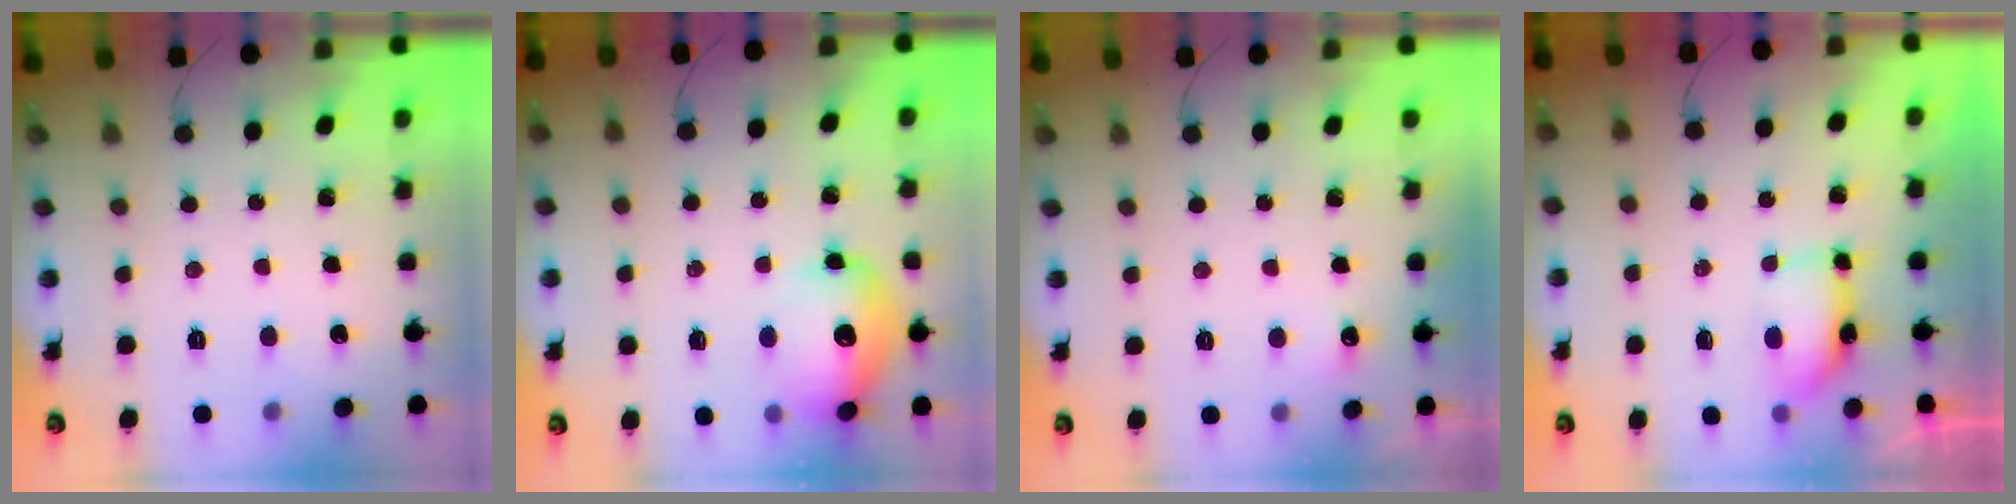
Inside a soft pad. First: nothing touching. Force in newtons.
{"total": 13.0, "press": 12.5, "slide": 3.7}
{"total": 3.9, "press": 3.7, "slide": 1.3}
{"total": 6.1, "press": 6.0, "slide": 1.1}